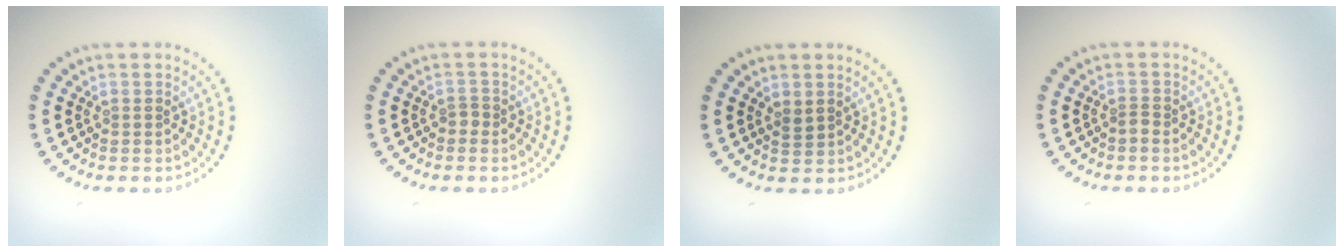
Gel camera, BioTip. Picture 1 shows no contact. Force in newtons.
{"total": 0.9, "press": 0.6, "slide": 0.6}
{"total": 0.9, "press": 0.7, "slide": 0.5}
{"total": 0.9, "press": 0.5, "slide": 0.7}